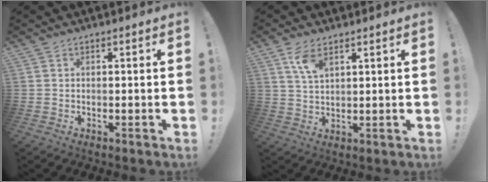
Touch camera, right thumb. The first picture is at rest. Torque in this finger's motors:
{"motor_torque": [0.29, 1.50, 0.13, -0.13, 0.00]}